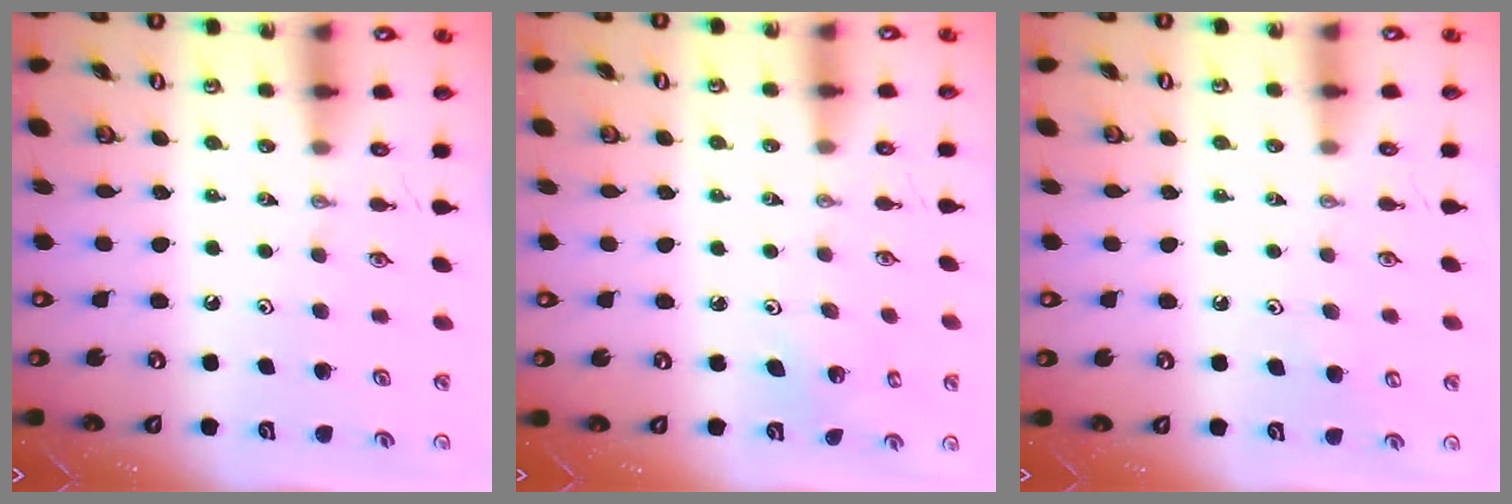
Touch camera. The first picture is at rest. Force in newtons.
{"total": 2.1, "press": 2.1, "slide": 0.1}
{"total": 5.2, "press": 5.1, "slide": 0.9}